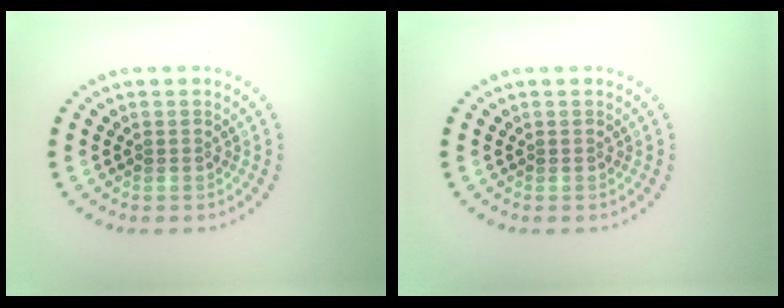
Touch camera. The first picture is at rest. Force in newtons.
{"total": 0.0}